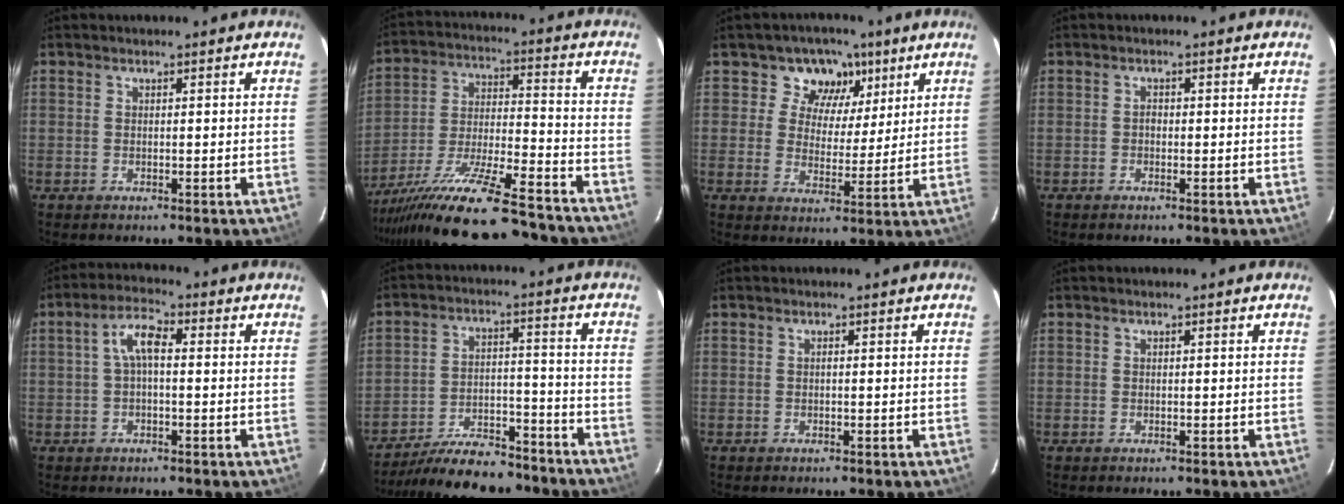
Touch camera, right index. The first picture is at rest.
{"total": 23.9, "force": [-20.5, 2.4, 11.9], "torque": [-0.228, -0.056, -0.324]}
{"total": 8.2, "force": [4.3, 6.7, 2.2], "torque": [-0.029, -0.007, 0.062]}
{"total": 0.7, "force": [-0.3, 0.5, 0.3], "torque": [-0.004, 0.003, -0.008]}
{"total": 4.8, "force": [0.2, 2.0, 4.4], "torque": [-0.088, 0.018, 0.003]}
{"total": 16.9, "force": [-14.8, 5.3, 6.2], "torque": [-0.128, 0.015, -0.209]}
{"total": 0.0}
{"total": 0.0}